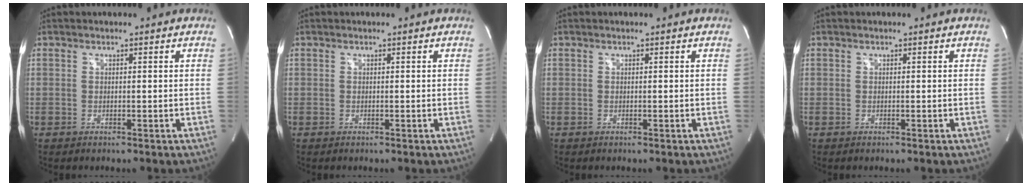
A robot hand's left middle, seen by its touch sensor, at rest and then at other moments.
{"total": 0.0}
{"total": 0.0}
{"total": 0.0}